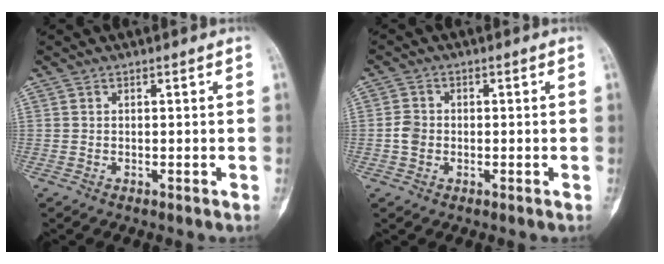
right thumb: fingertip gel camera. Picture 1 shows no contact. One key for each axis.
{"total": 3.0, "fx": -0.5, "fy": 2.5, "fz": 1.5, "tx": -0.023, "ty": 0.009, "tz": -0.012}